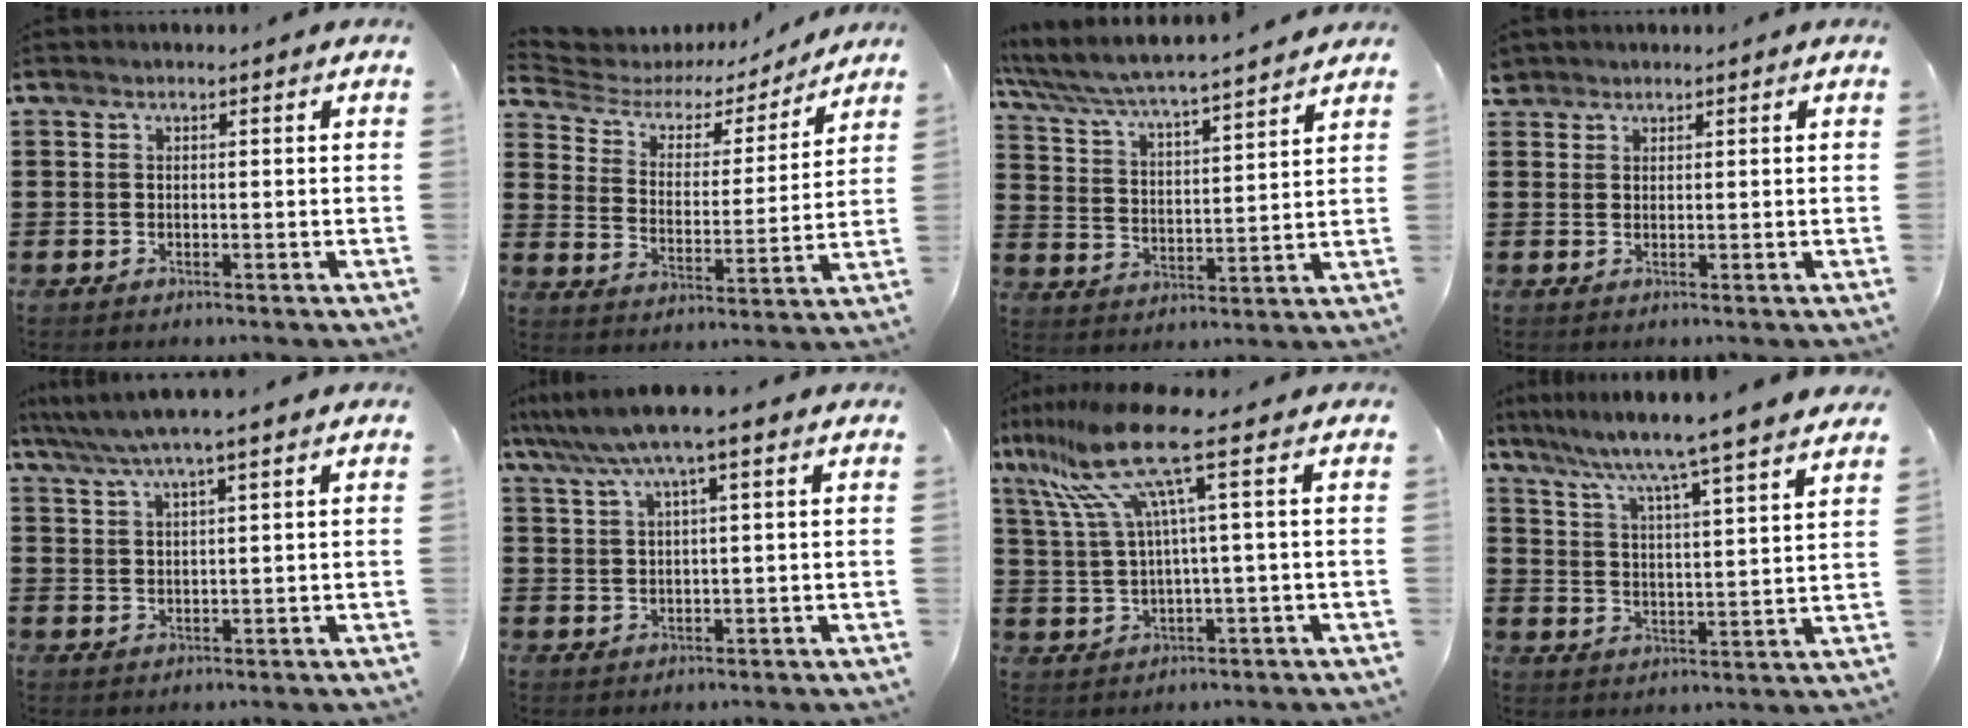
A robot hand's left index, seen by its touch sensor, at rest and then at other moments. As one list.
[{"total": 4.6, "force": [3.8, 2.0, 1.7], "torque": [-0.059, -0.021, 0.056]}, {"total": 5.0, "force": [4.7, -0.2, 1.5], "torque": [-0.054, -0.038, 0.073]}, {"total": 1.5, "force": [1.3, 0.7, 0.1], "torque": [-0.007, 0.003, 0.027]}, {"total": 4.4, "force": [3.1, -0.1, 3.1], "torque": [-0.067, -0.007, 0.053]}, {"total": 6.1, "force": [3.7, 0.0, 4.8], "torque": [-0.110, -0.009, 0.061]}, {"total": 13.0, "force": [5.5, 1.3, 11.7], "torque": [-0.277, -0.019, 0.078]}, {"total": 6.0, "force": [5.3, -1.6, 2.5], "torque": [-0.071, -0.048, 0.078]}]